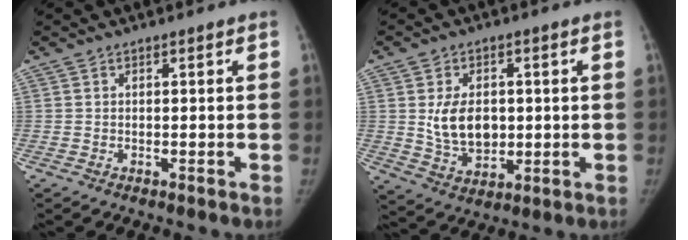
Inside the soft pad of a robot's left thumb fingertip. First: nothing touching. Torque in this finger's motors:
{"motor_torque": [0.77, 1.38, 0.77, -1.11, 0.30]}